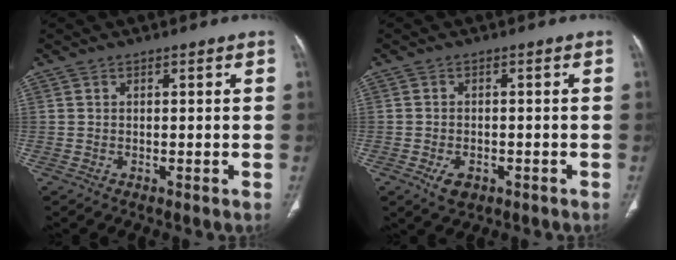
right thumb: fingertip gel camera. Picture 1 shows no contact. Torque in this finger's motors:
{"motor_torque": [-0.31, 0.07, -0.03, 0.22, 0.09]}